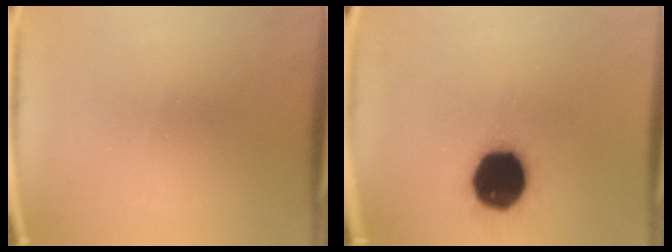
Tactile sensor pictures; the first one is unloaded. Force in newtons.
{"total": 19.3}